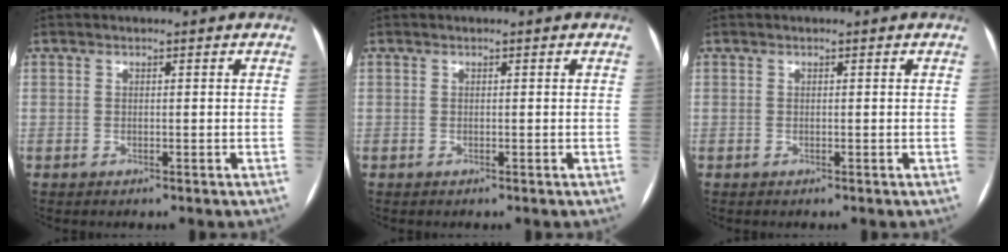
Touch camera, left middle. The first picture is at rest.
{"total": 0.0}
{"total": 0.0}